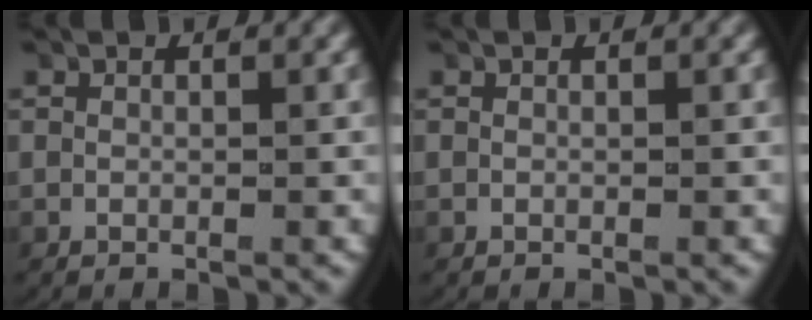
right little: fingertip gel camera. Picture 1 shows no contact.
{"total": 0.0}